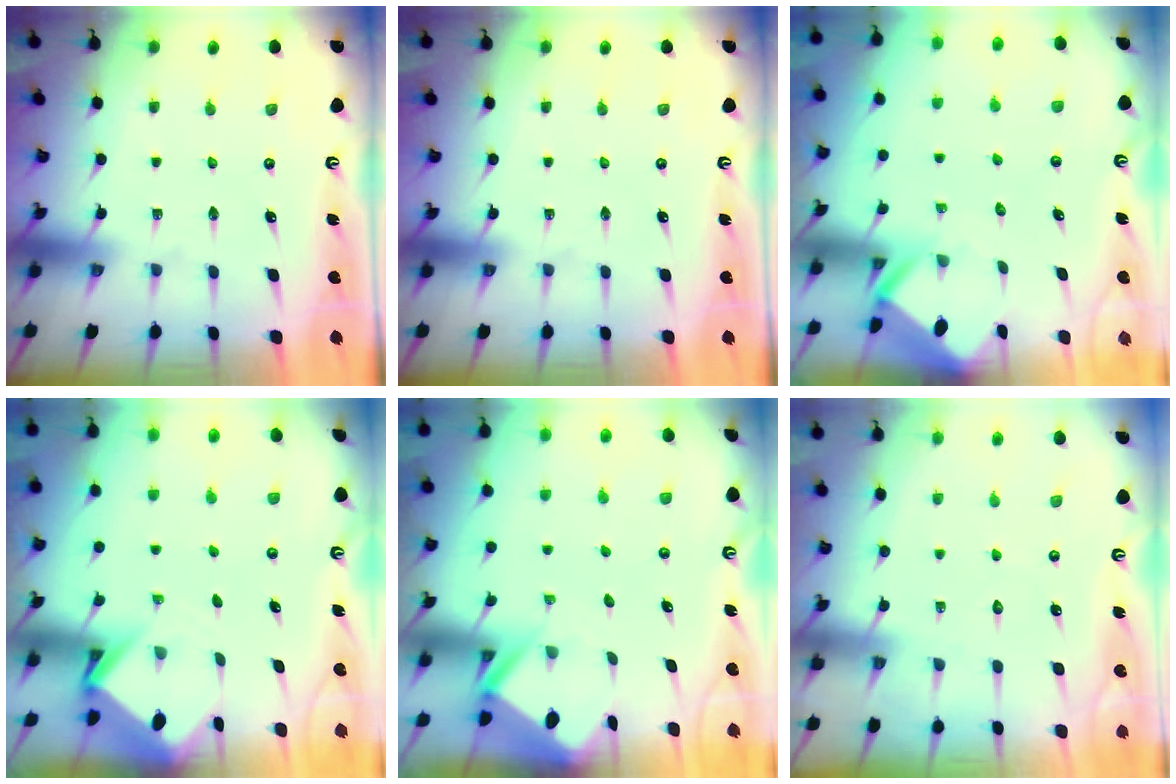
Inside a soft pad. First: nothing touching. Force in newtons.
{"total": 0.0}
{"total": 2.7, "press": 2.7, "slide": 0.2}
{"total": 2.9, "press": 2.9, "slide": 0.2}
{"total": 2.6, "press": 2.6, "slide": 0.1}
{"total": 5.7, "press": 5.6, "slide": 0.6}